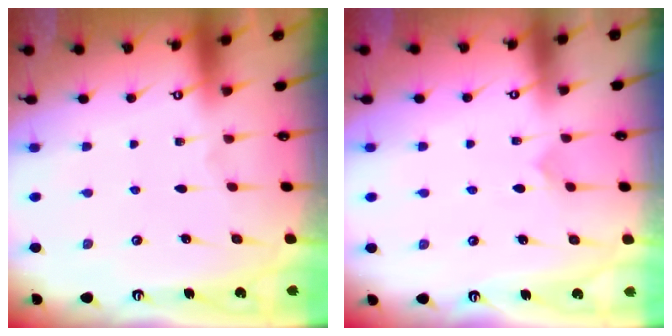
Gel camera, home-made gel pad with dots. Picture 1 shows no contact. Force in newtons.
{"total": 4.3, "press": 4.2, "slide": 0.6}